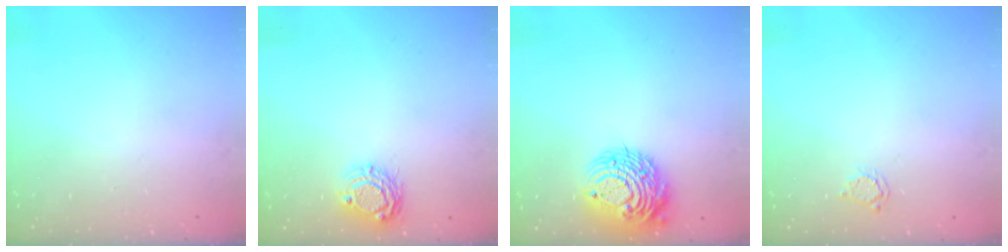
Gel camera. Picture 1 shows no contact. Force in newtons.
{"total": 7.7, "press": 7.7, "slide": 0.4}
{"total": 12.1, "press": 12.1, "slide": 1.0}
{"total": 2.5, "press": 2.5, "slide": 0.4}